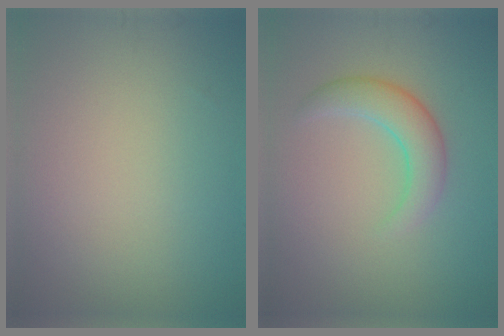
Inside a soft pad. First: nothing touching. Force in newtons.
{"total": 3.3, "press": 3.3, "slide": 0.1}